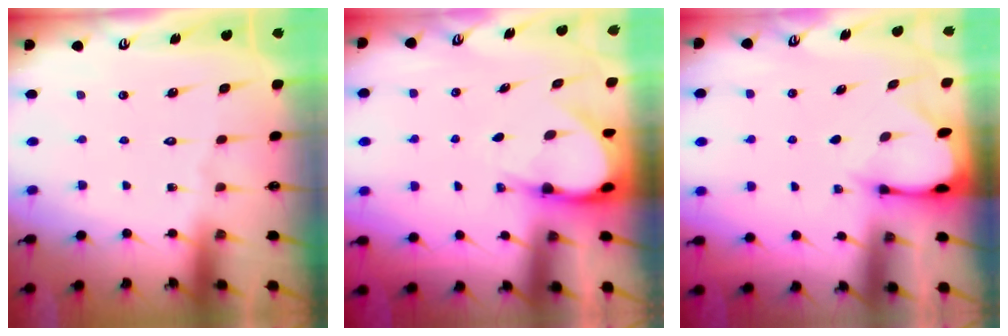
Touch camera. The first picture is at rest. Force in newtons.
{"total": 4.9, "press": 4.8, "slide": 0.7}
{"total": 2.5, "press": 2.5, "slide": 0.0}